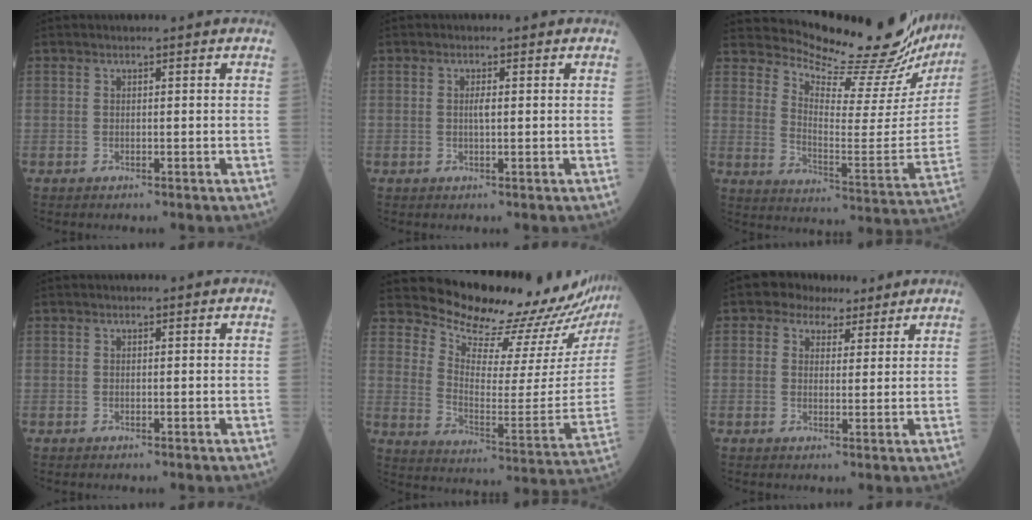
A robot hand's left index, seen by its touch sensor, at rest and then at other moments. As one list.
[{"total": 1.3, "force": [0.1, 0.3, 1.3], "torque": [-0.026, 0.001, 0.001]}, {"total": 22.3, "force": [21.3, 1.8, 6.3], "torque": [-0.110, -0.110, 0.269]}, {"total": 0.0}, {"total": 21.7, "force": [21.1, 0.6, 4.7], "torque": [-0.087, -0.140, 0.277]}, {"total": 4.7, "force": [3.2, 3.2, 1.0], "torque": [-0.014, 0.022, 0.051]}]